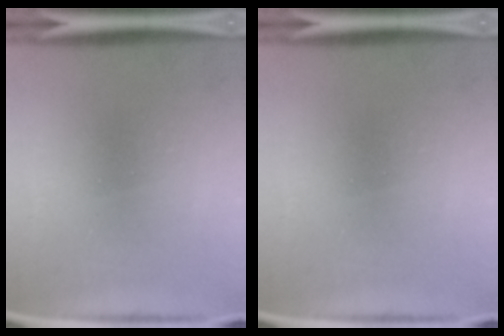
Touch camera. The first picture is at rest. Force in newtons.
{"total": 0.0}